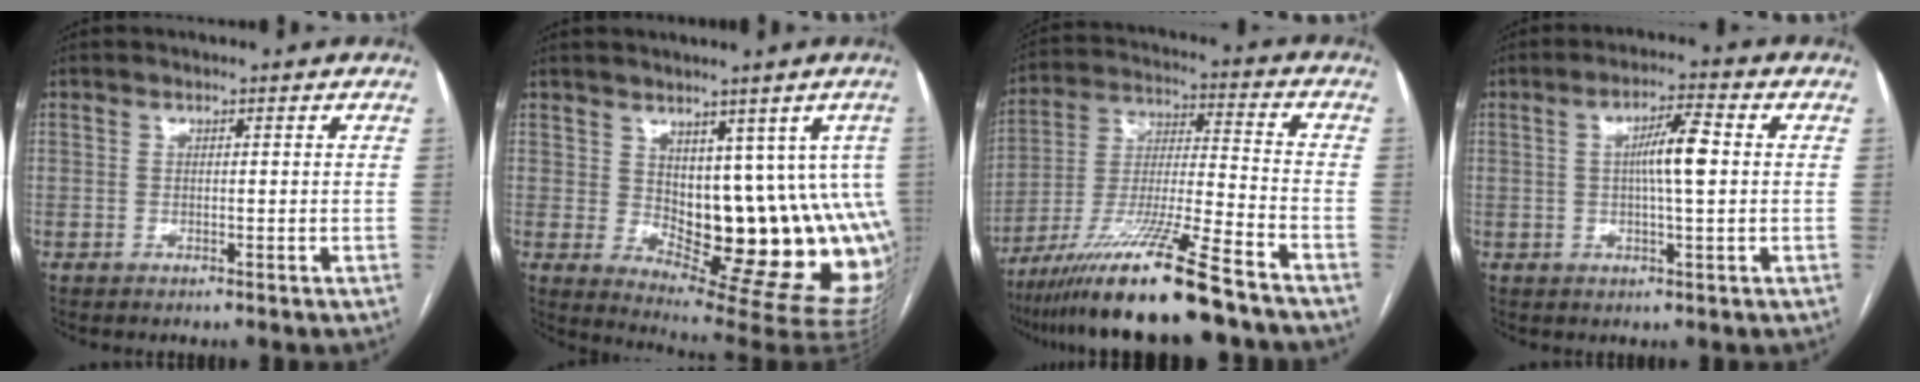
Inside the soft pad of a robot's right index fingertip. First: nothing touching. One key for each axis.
{"total": 14.0, "fx": 2.0, "fy": 6.4, "fz": 12.2, "tx": -0.142, "ty": -0.005, "tz": 0.043}
{"total": 18.0, "fx": -13.8, "fy": -0.4, "fz": 11.6, "tx": -0.230, "ty": -0.033, "tz": -0.246}
{"total": 6.1, "fx": 0.6, "fy": 0.5, "fz": 6.1, "tx": -0.108, "ty": 0.009, "tz": 0.006}